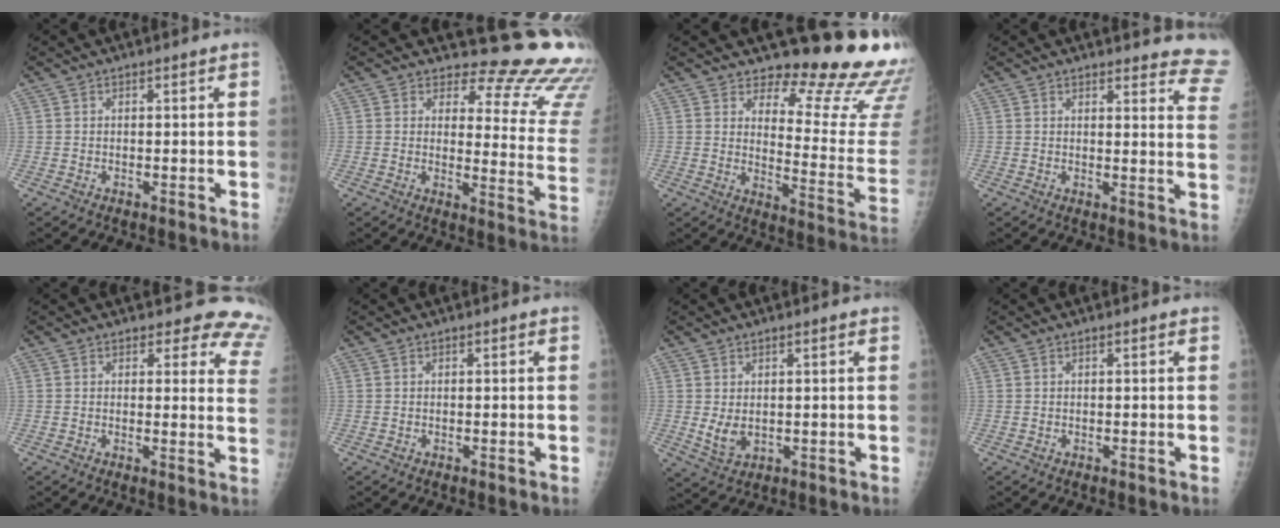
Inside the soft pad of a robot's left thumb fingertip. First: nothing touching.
{"total": 18.5, "force": [17.2, 5.4, 4.2], "torque": [0.002, -0.172, 0.173]}
{"total": 17.1, "force": [15.9, 2.8, 5.5], "torque": [-0.027, -0.186, 0.190]}
{"total": 12.4, "force": [12.1, 2.0, 1.9], "torque": [0.026, -0.105, 0.096]}
{"total": 11.7, "force": [10.5, 4.6, 2.4], "torque": [0.035, -0.070, 0.075]}
{"total": 0.0}
{"total": 4.0, "force": [0.7, 2.5, 3.0], "torque": [-0.047, -0.014, 0.023]}
{"total": 0.0}